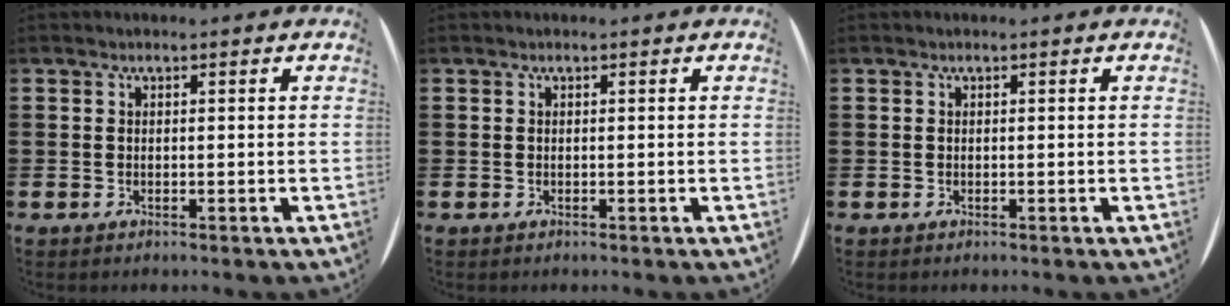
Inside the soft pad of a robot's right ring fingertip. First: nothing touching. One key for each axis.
{"total": 0.0}
{"total": 0.0}